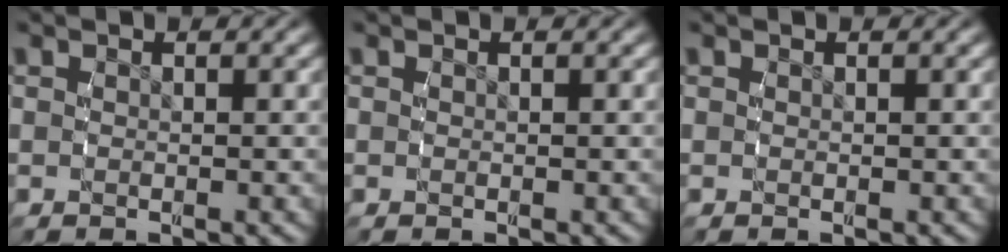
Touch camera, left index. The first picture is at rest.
{"total": 0.0}
{"total": 0.0}